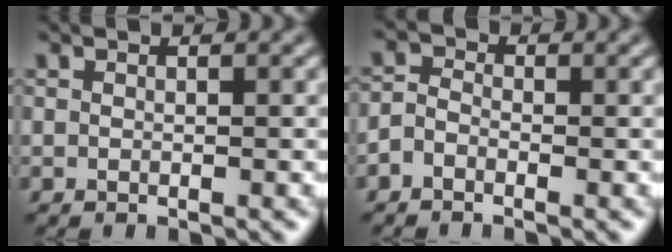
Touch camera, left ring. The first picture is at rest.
{"total": 1.6, "force": [-1.1, 1.0, 0.6], "torque": [-0.007, 0.004, -0.031]}